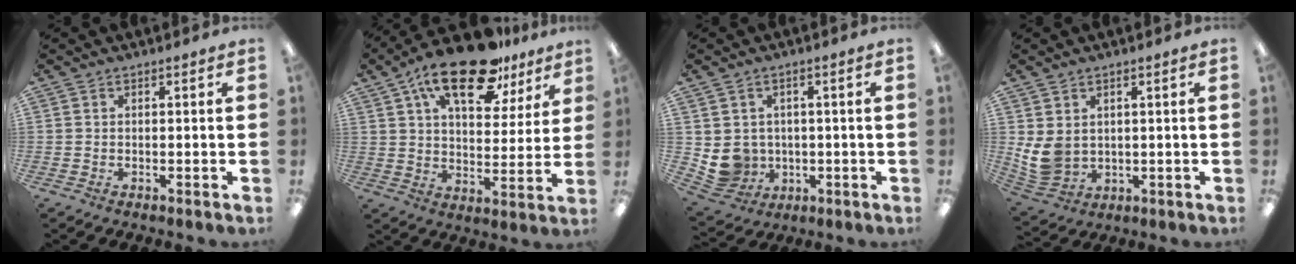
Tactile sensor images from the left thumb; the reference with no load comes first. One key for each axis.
{"total": 19.5, "fx": 12.8, "fy": 8.5, "fz": 12.1, "tx": -0.203, "ty": -0.056, "tz": 0.215}
{"total": 6.5, "fx": 0.5, "fy": 6.3, "fz": 1.5, "tx": -0.058, "ty": -0.002, "tz": 0.018}
{"total": 7.3, "fx": 1.8, "fy": 5.5, "fz": 4.4, "tx": -0.100, "ty": -0.007, "tz": 0.037}